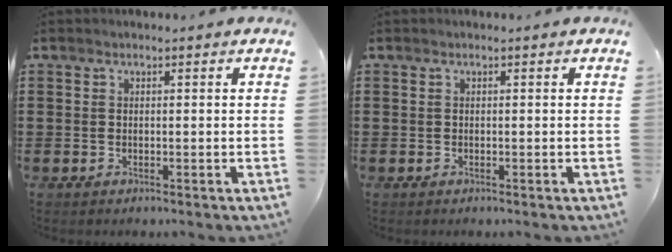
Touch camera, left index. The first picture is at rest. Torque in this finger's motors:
{"motor_torque": [-0.02, 0.01, -0.01, 0.01]}